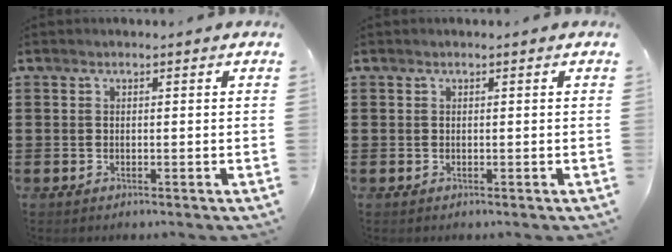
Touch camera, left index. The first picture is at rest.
{"total": 0.0}